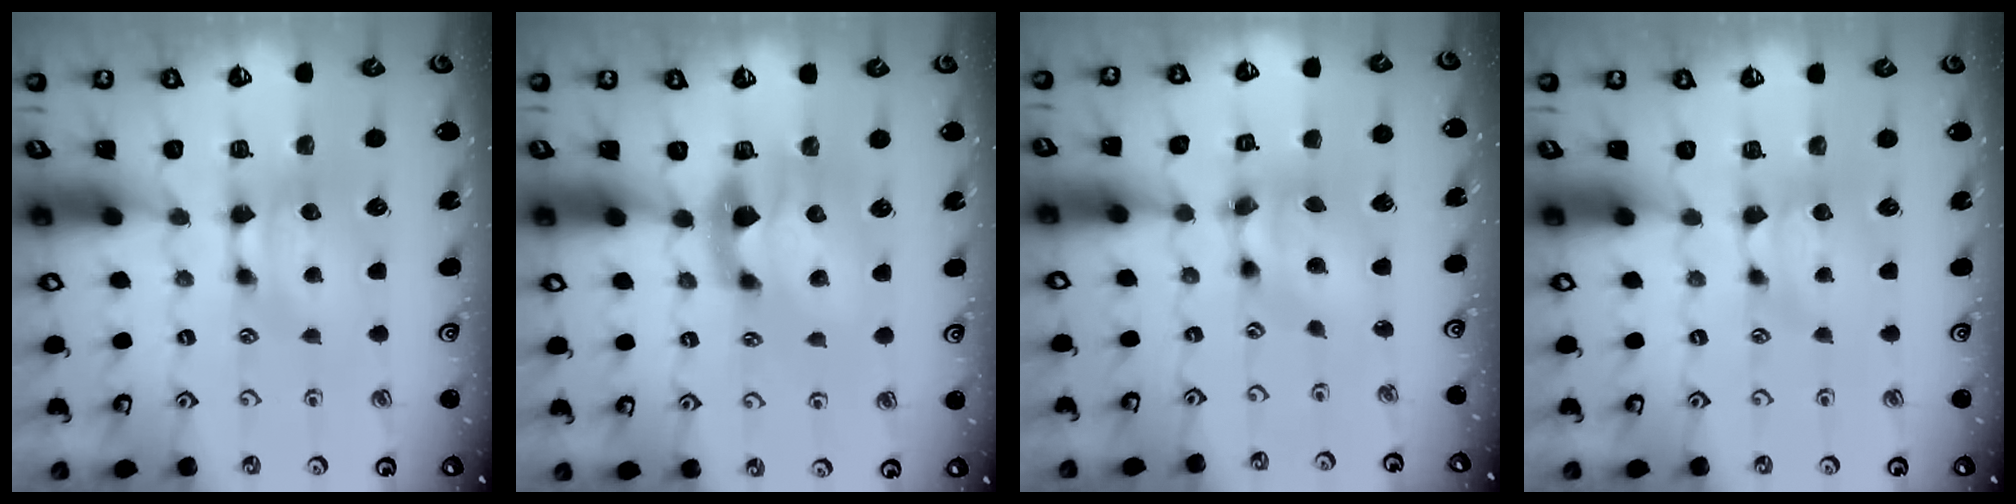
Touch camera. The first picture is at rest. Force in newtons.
{"total": 2.7, "press": 2.4, "slide": 1.3}
{"total": 5.9, "press": 5.5, "slide": 2.1}
{"total": 0.8, "press": 0.7, "slide": 0.2}